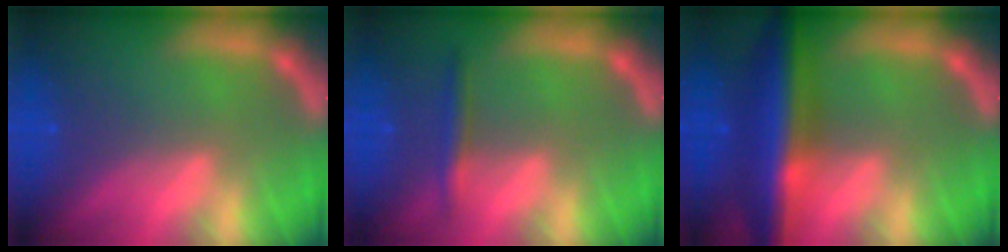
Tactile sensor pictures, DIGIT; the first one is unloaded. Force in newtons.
{"total": 1.9}
{"total": 8.5}